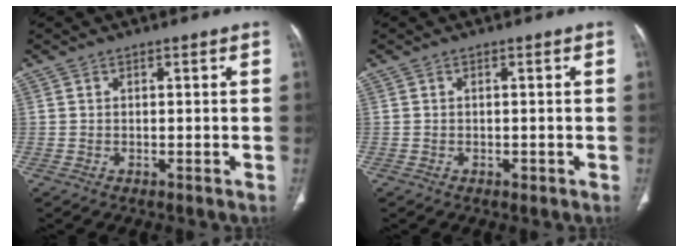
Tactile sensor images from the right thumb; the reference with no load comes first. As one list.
[{"total": 0.7, "force": [-0.2, 0.4, 0.4], "torque": [-0.007, 0.000, -0.002]}]